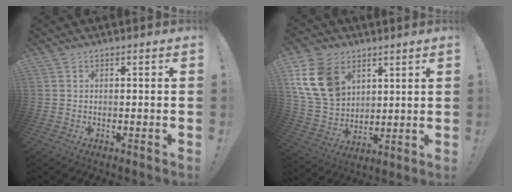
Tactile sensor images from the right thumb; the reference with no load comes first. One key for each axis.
{"total": 17.0, "fx": 7.7, "fy": 12.1, "fz": 9.1, "tx": -0.179, "ty": -0.030, "tz": 0.154}